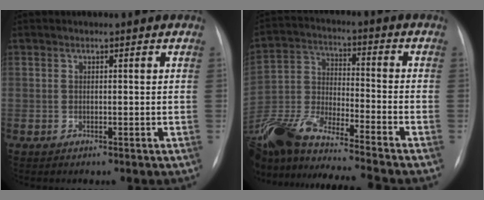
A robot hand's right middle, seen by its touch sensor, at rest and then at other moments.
{"total": 21.1, "force": [-17.8, 1.1, 11.3], "torque": [-0.274, -0.020, -0.329]}